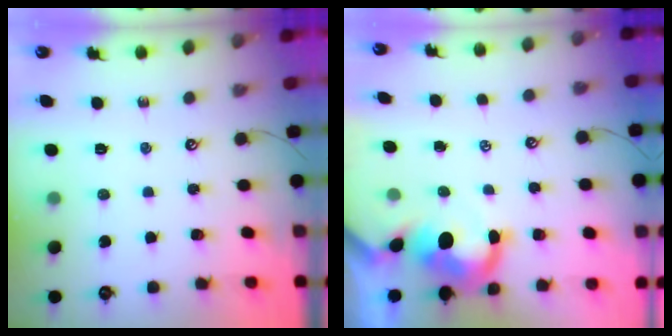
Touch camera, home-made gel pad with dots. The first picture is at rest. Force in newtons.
{"total": 2.8, "press": 2.6, "slide": 0.9}